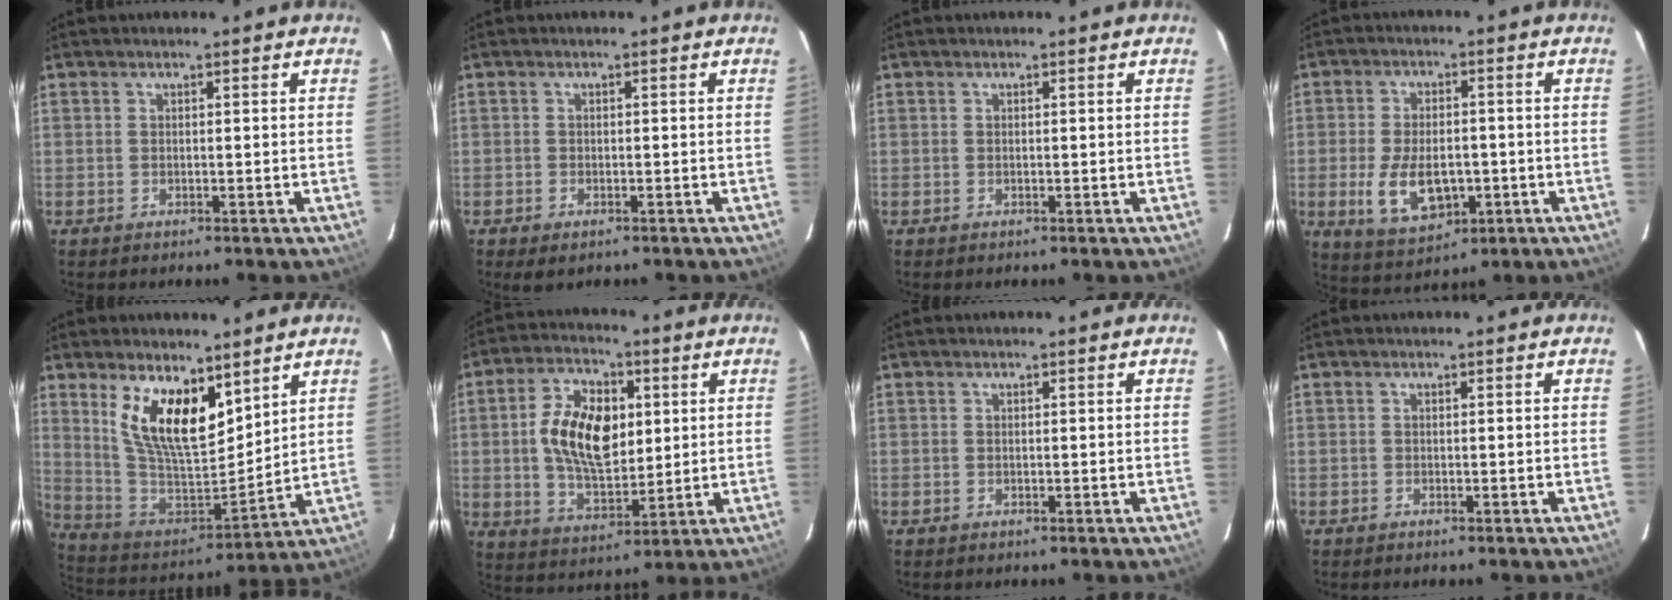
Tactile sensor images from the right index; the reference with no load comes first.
{"total": 2.2, "force": [-1.3, 1.3, 1.2], "torque": [-0.024, -0.008, -0.021]}
{"total": 0.0}
{"total": 11.0, "force": [-2.8, 6.2, 8.6], "torque": [-0.182, -0.014, -0.034]}
{"total": 16.4, "force": [8.9, 6.9, 11.9], "torque": [-0.229, -0.003, 0.180]}
{"total": 13.9, "force": [2.0, 8.0, 11.2], "torque": [-0.213, 0.014, 0.044]}
{"total": 0.0}
{"total": 0.0}